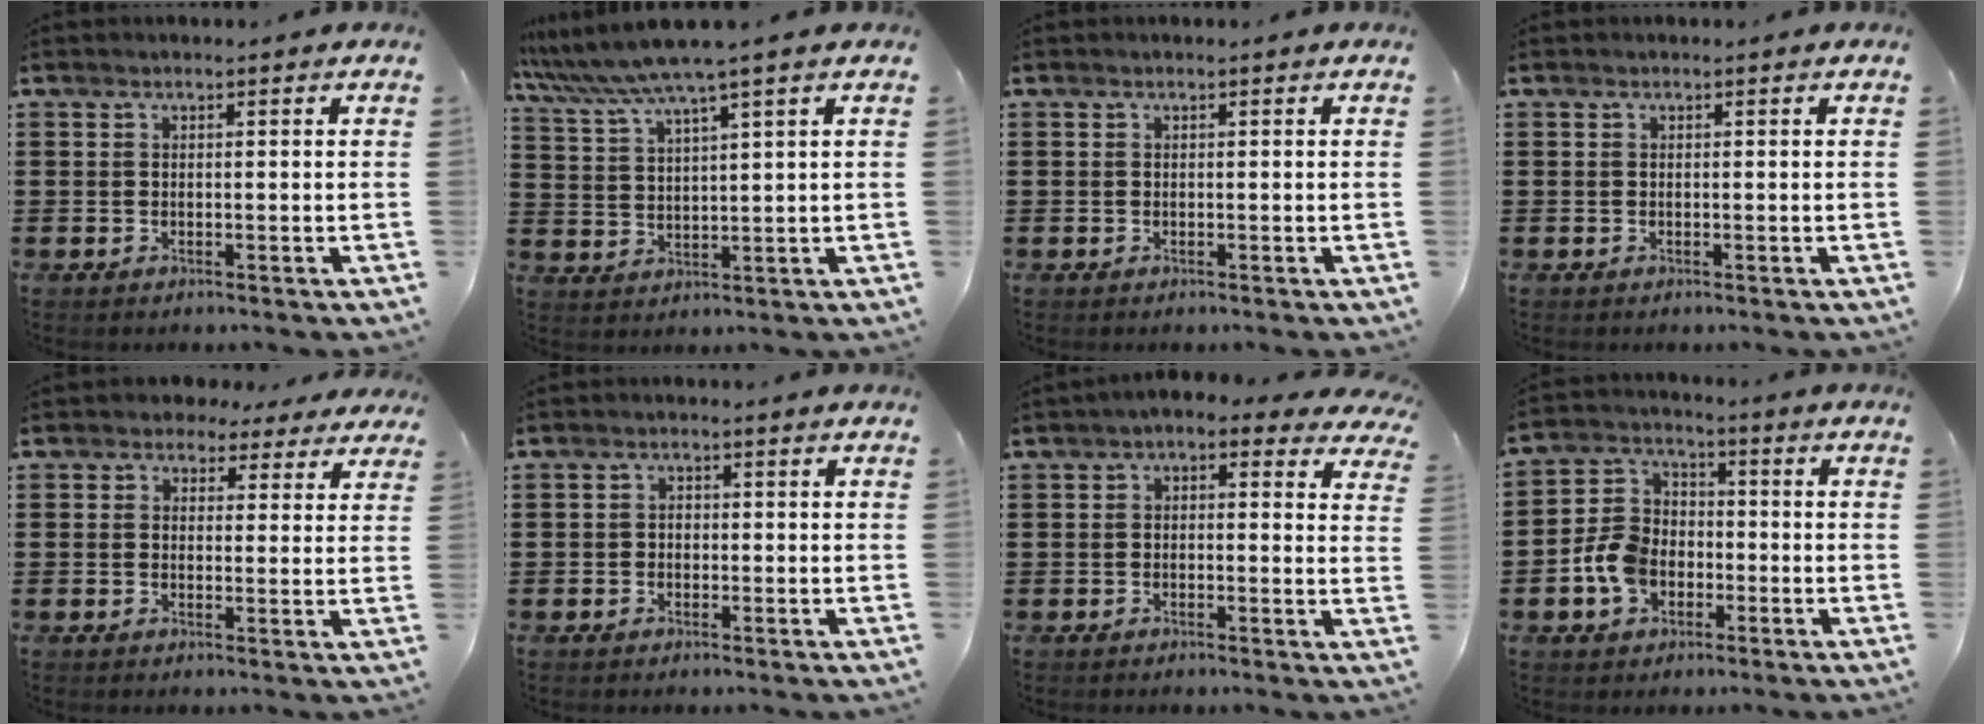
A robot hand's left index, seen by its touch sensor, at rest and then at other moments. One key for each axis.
{"total": 6.1, "fx": 4.8, "fy": -0.4, "fz": 3.7, "tx": -0.088, "ty": -0.022, "tz": 0.081}
{"total": 0.0}
{"total": 0.0}
{"total": 3.1, "fx": 2.3, "fy": 2.0, "fz": 0.7, "tx": -0.019, "ty": 0.002, "tz": 0.040}
{"total": 1.2, "fx": -0.4, "fy": 1.1, "fz": 0.4, "tx": -0.011, "ty": 0.005, "tz": -0.011}
{"total": 1.8, "fx": 0.5, "fy": 1.0, "fz": 1.4, "tx": -0.032, "ty": 0.007, "tz": 0.005}
{"total": 7.7, "fx": -2.5, "fy": 6.0, "fz": 4.1, "tx": -0.109, "ty": 0.014, "tz": -0.050}